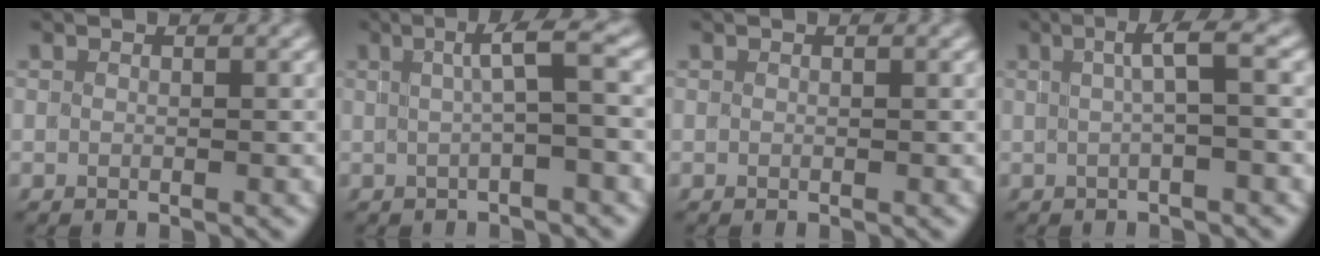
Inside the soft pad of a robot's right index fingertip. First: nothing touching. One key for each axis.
{"total": 2.6, "fx": 0.2, "fy": -0.6, "fz": 2.6, "tx": -0.026, "ty": 0.010, "tz": 0.006}
{"total": 0.0}
{"total": 2.3, "fx": 0.2, "fy": -0.5, "fz": 2.2, "tx": -0.026, "ty": 0.008, "tz": 0.006}